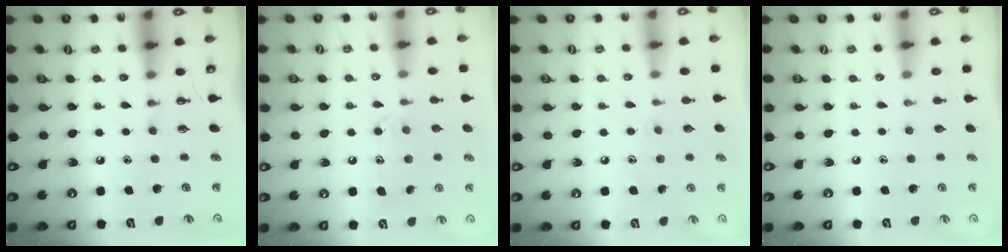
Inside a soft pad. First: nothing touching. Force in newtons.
{"total": 12.8, "press": 12.8, "slide": 0.8}
{"total": 7.4, "press": 7.4, "slide": 0.7}
{"total": 0.0}